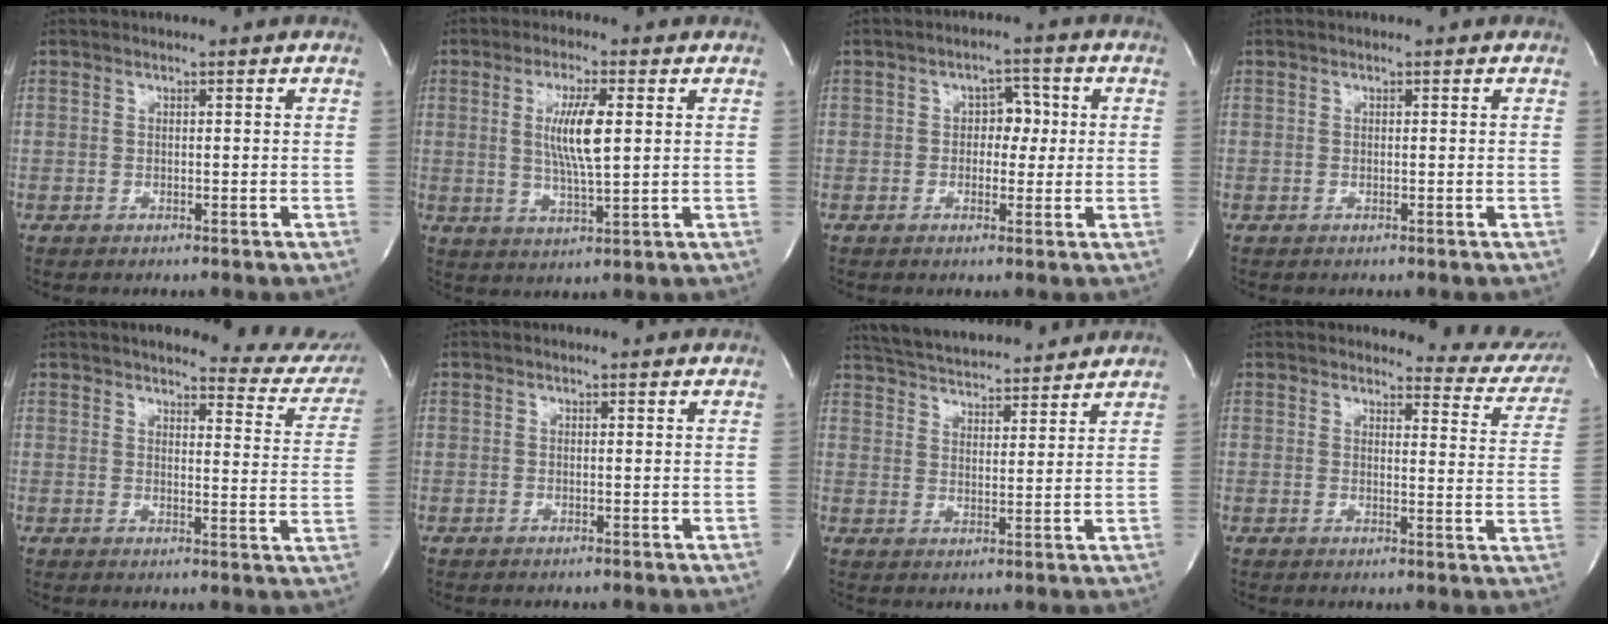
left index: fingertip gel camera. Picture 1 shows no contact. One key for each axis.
{"total": 7.4, "fx": 1.2, "fy": 0.9, "fz": 7.2, "tx": -0.140, "ty": -0.008, "tz": 0.022}
{"total": 3.9, "fx": 0.1, "fy": 2.7, "fz": 2.9, "tx": -0.037, "ty": 0.012, "tz": -0.002}
{"total": 0.0}
{"total": 14.4, "fx": 13.5, "fy": 2.8, "fz": 4.3, "tx": -0.024, "ty": -0.059, "tz": 0.125}
{"total": 1.1, "fx": 1.1, "fy": 0.2, "fz": 0.0, "tx": -0.009, "ty": -0.001, "tz": 0.006}
{"total": 15.8, "fx": 14.7, "fy": 2.8, "fz": 5.0, "tx": -0.089, "ty": 0.023, "tz": 0.220}
{"total": 11.0, "fx": 10.7, "fy": 2.2, "fz": 0.8, "tx": 0.022, "ty": -0.072, "tz": 0.087}